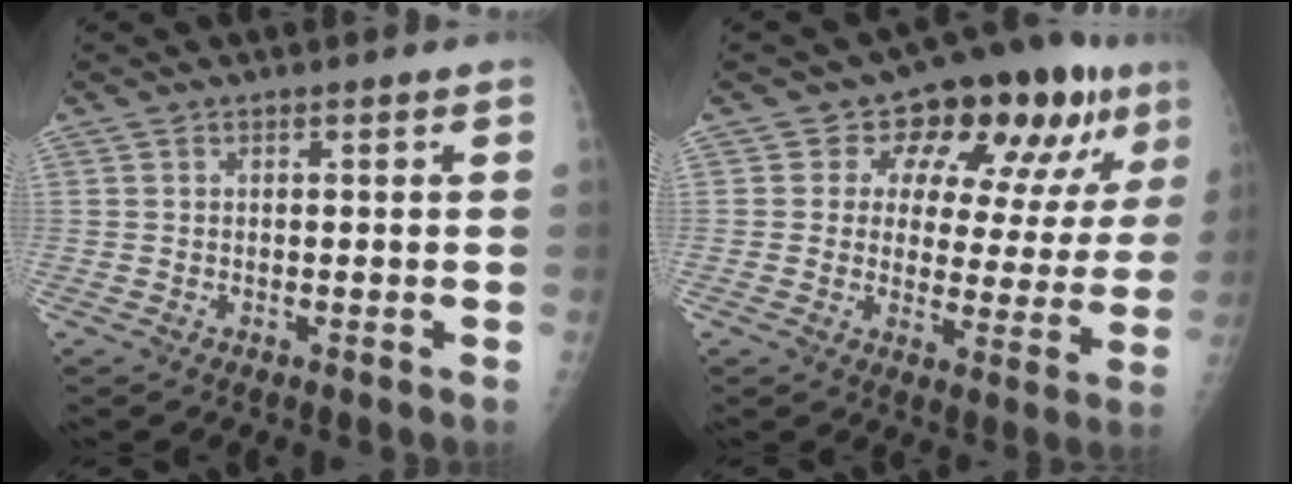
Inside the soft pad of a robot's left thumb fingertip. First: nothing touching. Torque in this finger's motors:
{"motor_torque": [0.28, 0.43, -0.12, -0.37, 0.07]}